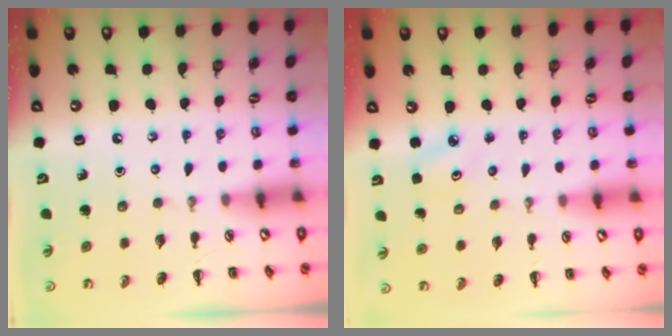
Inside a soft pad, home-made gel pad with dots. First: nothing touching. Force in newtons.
{"total": 2.7, "press": 2.6, "slide": 0.8}